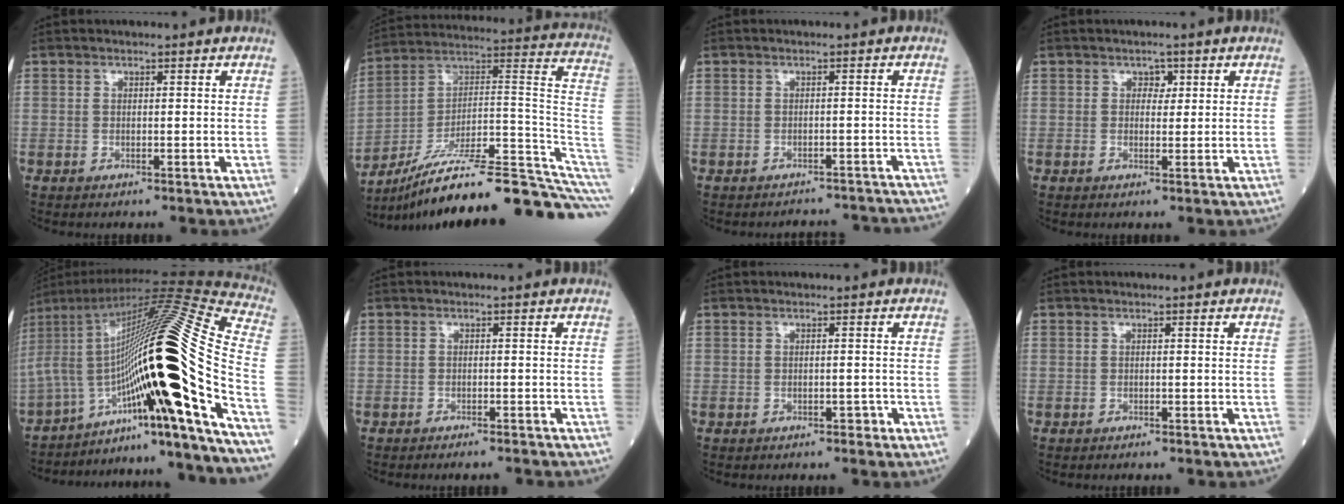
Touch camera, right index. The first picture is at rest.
{"total": 28.3, "force": [-23.0, 0.9, 16.5], "torque": [-0.138, 0.037, -0.346]}
{"total": 7.2, "force": [-7.0, 1.5, 0.5], "torque": [0.003, 0.010, -0.069]}
{"total": 1.7, "force": [0.7, 1.2, 0.9], "torque": [-0.004, 0.001, 0.008]}
{"total": 28.7, "force": [-11.6, -0.5, 26.2], "torque": [-0.399, 0.027, -0.192]}
{"total": 3.1, "force": [-2.8, 0.2, 1.2], "torque": [-0.011, -0.004, -0.037]}
{"total": 1.0, "force": [-0.5, 0.5, 0.7], "torque": [-0.010, 0.000, -0.005]}
{"total": 0.0}